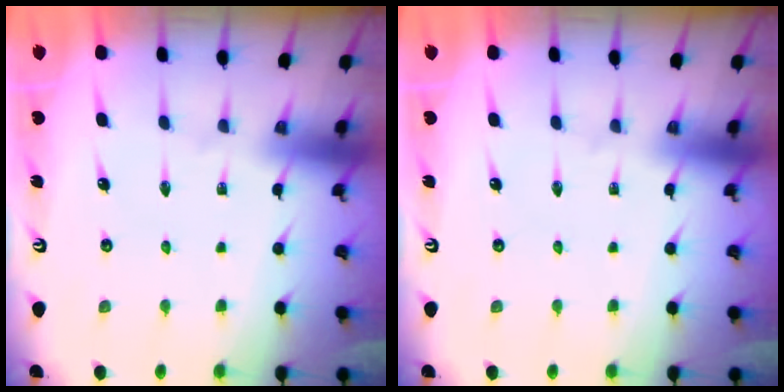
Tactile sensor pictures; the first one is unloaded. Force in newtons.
{"total": 0.0}